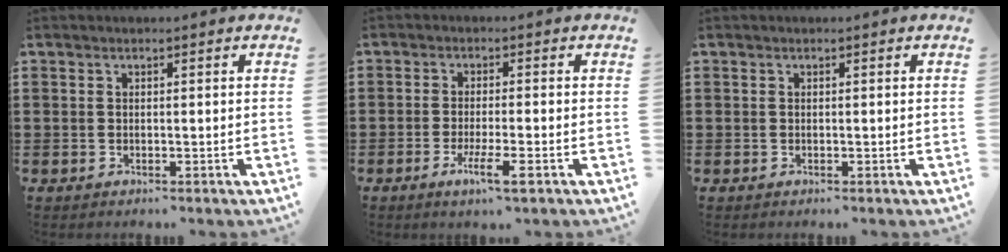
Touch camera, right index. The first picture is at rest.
{"total": 4.7, "force": [-2.3, 0.3, 4.1], "torque": [-0.086, -0.017, -0.043]}
{"total": 0.0}